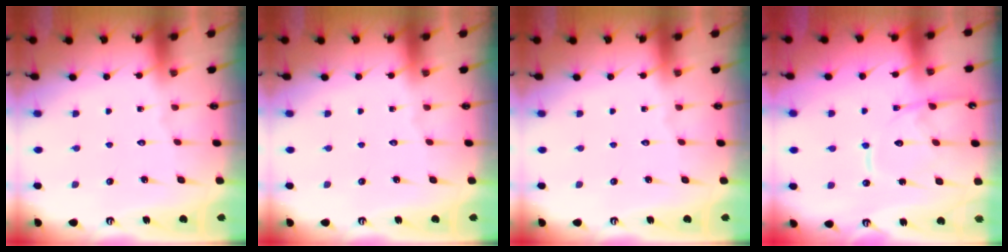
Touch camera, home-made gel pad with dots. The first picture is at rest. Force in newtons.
{"total": 0.0}
{"total": 0.0}
{"total": 13.4, "press": 13.4, "slide": 1.2}